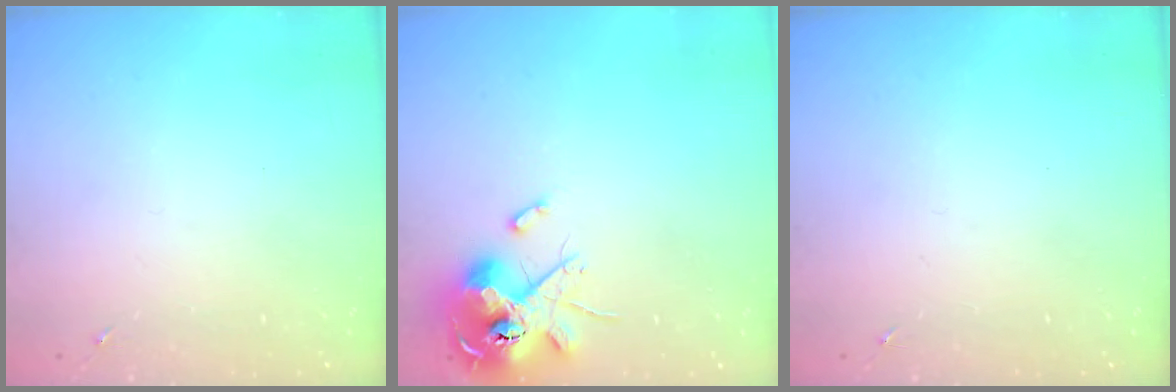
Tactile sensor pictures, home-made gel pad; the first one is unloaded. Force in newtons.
{"total": 14.2, "press": 14.0, "slide": 2.0}
{"total": 0.0}